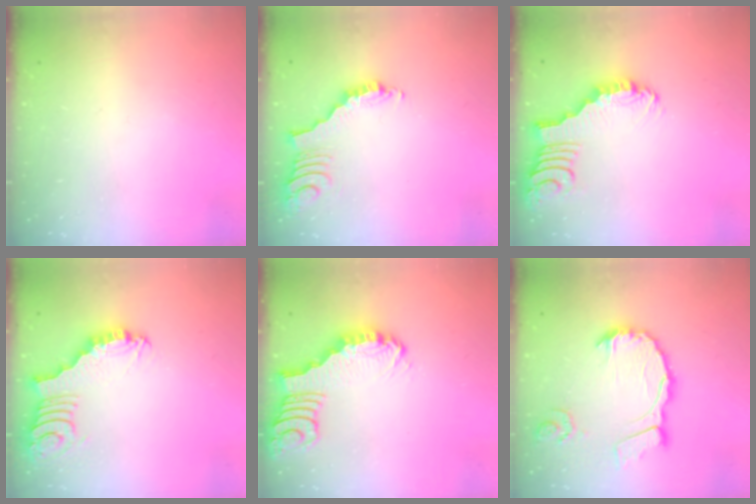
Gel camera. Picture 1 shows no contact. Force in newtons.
{"total": 3.0, "press": 2.9, "slide": 0.5}
{"total": 2.1, "press": 2.1, "slide": 0.2}
{"total": 3.0, "press": 3.0, "slide": 0.1}
{"total": 2.8, "press": 2.7, "slide": 0.4}
{"total": 12.1, "press": 12.0, "slide": 1.4}